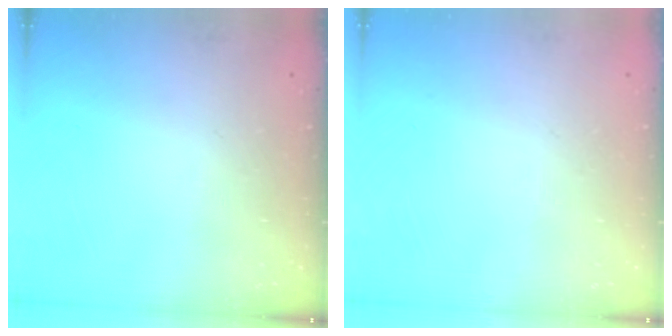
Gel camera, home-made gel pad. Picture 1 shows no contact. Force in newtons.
{"total": 0.0}